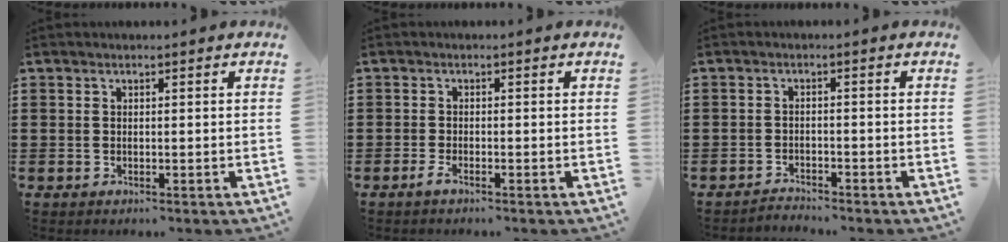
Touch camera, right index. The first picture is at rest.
{"total": 1.3, "force": [-1.0, 0.1, 0.9], "torque": [-0.023, -0.006, -0.021]}
{"total": 1.9, "force": [-1.9, 0.1, -0.1], "torque": [-0.003, 0.002, -0.041]}